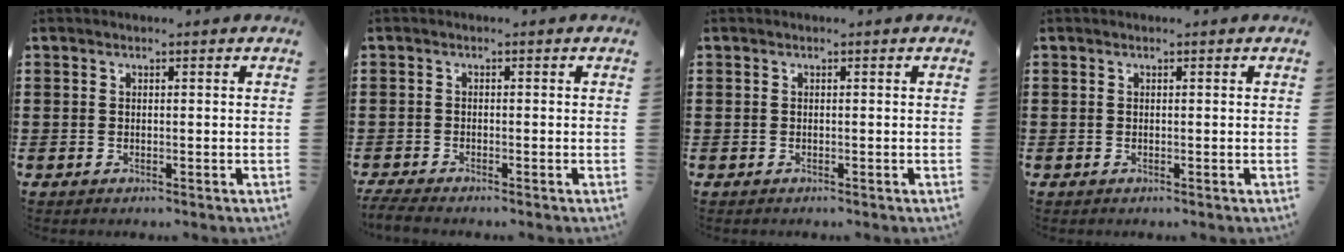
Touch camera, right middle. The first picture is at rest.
{"total": 1.8, "force": [-1.7, -0.1, 0.5], "torque": [-0.018, -0.005, -0.035]}
{"total": 0.0}
{"total": 0.0}